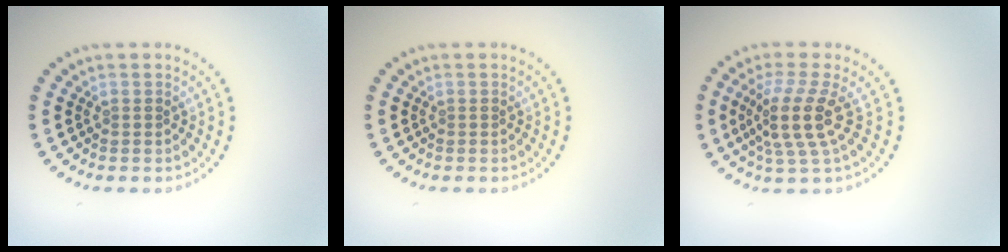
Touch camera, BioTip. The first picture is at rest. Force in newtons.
{"total": 0.0}
{"total": 4.1, "press": 3.0, "slide": 2.7}